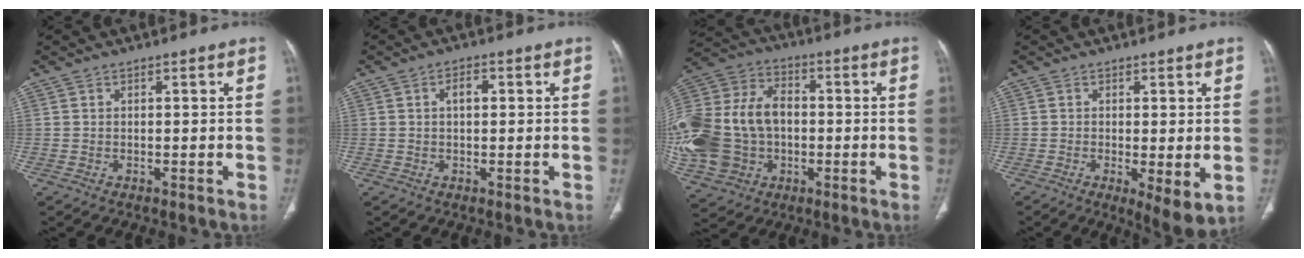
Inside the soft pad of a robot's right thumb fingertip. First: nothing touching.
{"total": 2.8, "force": [0.5, 1.5, 2.3], "torque": [-0.037, 0.008, 0.008]}
{"total": 24.8, "force": [-2.2, 18.9, 16.0], "torque": [-0.376, 0.029, -0.028]}
{"total": 6.2, "force": [-1.0, 1.8, 5.8], "torque": [-0.095, -0.023, -0.016]}